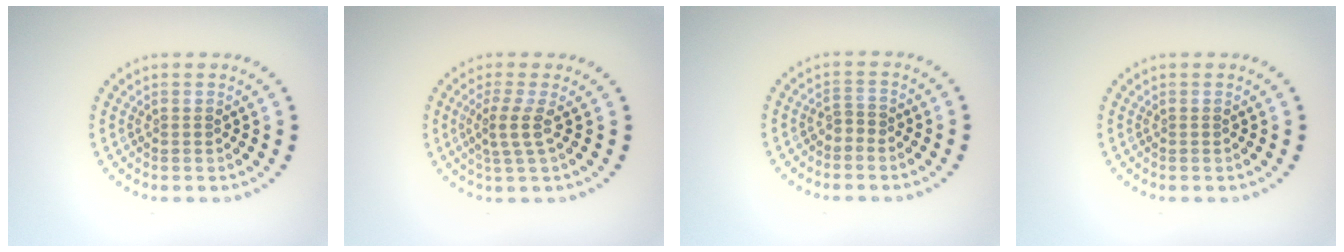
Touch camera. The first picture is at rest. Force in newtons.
{"total": 2.2, "press": 1.6, "slide": 1.4}
{"total": 0.9, "press": 0.8, "slide": 0.5}
{"total": 0.0}